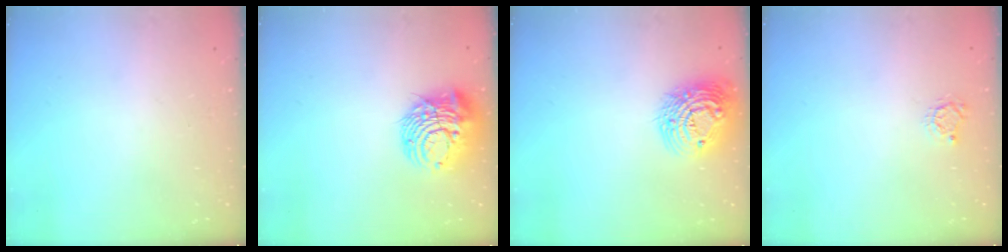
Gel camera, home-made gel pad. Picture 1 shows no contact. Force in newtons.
{"total": 13.8, "press": 13.7, "slide": 1.5}
{"total": 15.6, "press": 15.6, "slide": 1.2}
{"total": 2.9, "press": 2.9, "slide": 0.4}